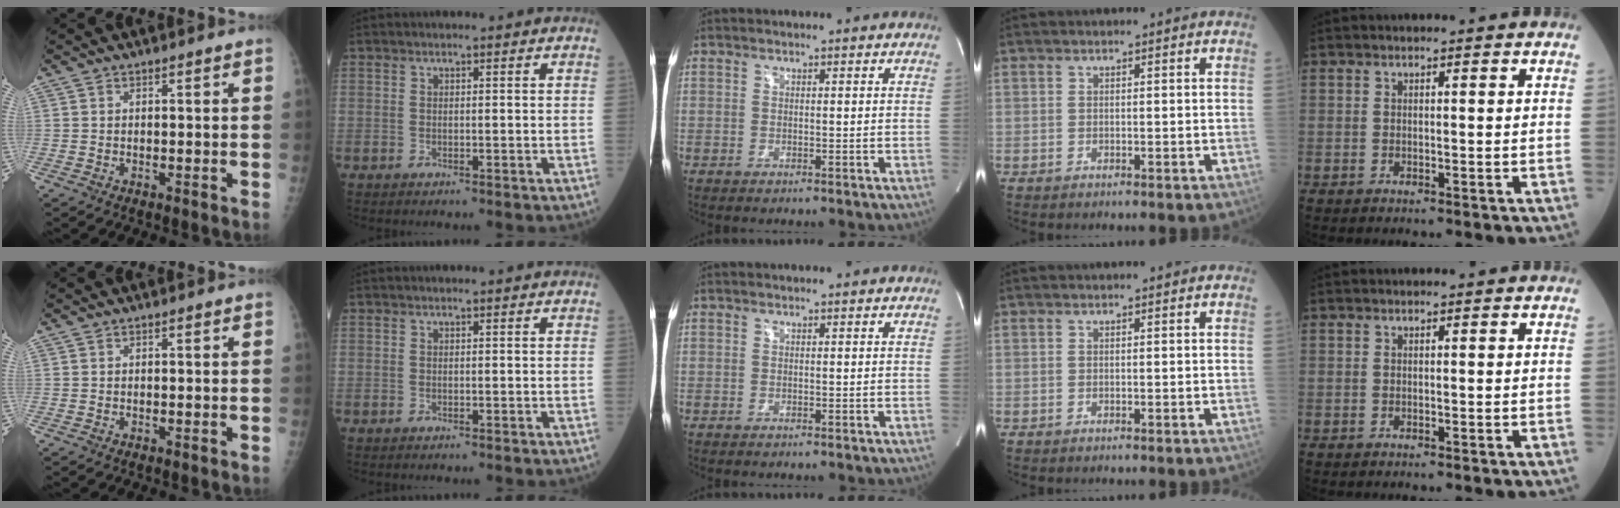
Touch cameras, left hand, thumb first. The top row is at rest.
{}